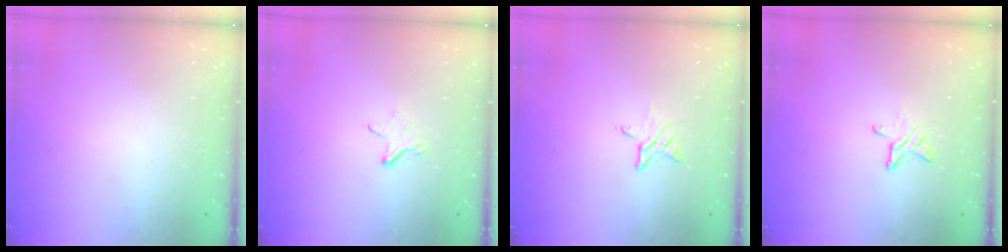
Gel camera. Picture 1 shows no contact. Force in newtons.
{"total": 3.4, "press": 3.4, "slide": 0.2}
{"total": 4.1, "press": 4.1, "slide": 0.4}
{"total": 5.7, "press": 5.7, "slide": 0.5}